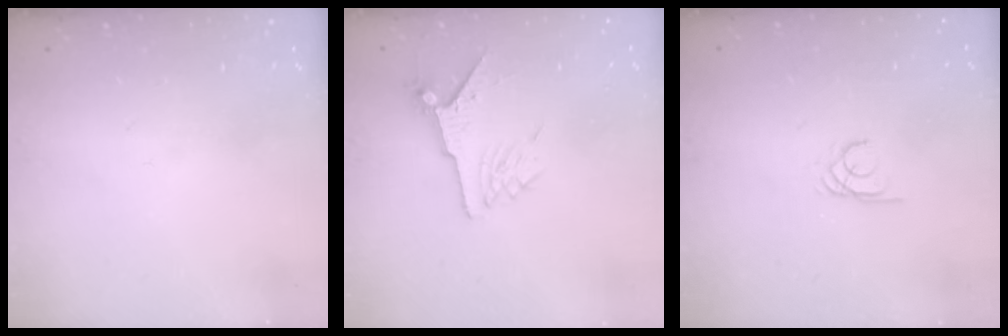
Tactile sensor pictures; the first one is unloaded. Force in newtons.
{"total": 6.8, "press": 6.7, "slide": 1.0}
{"total": 1.5, "press": 1.5, "slide": 0.1}